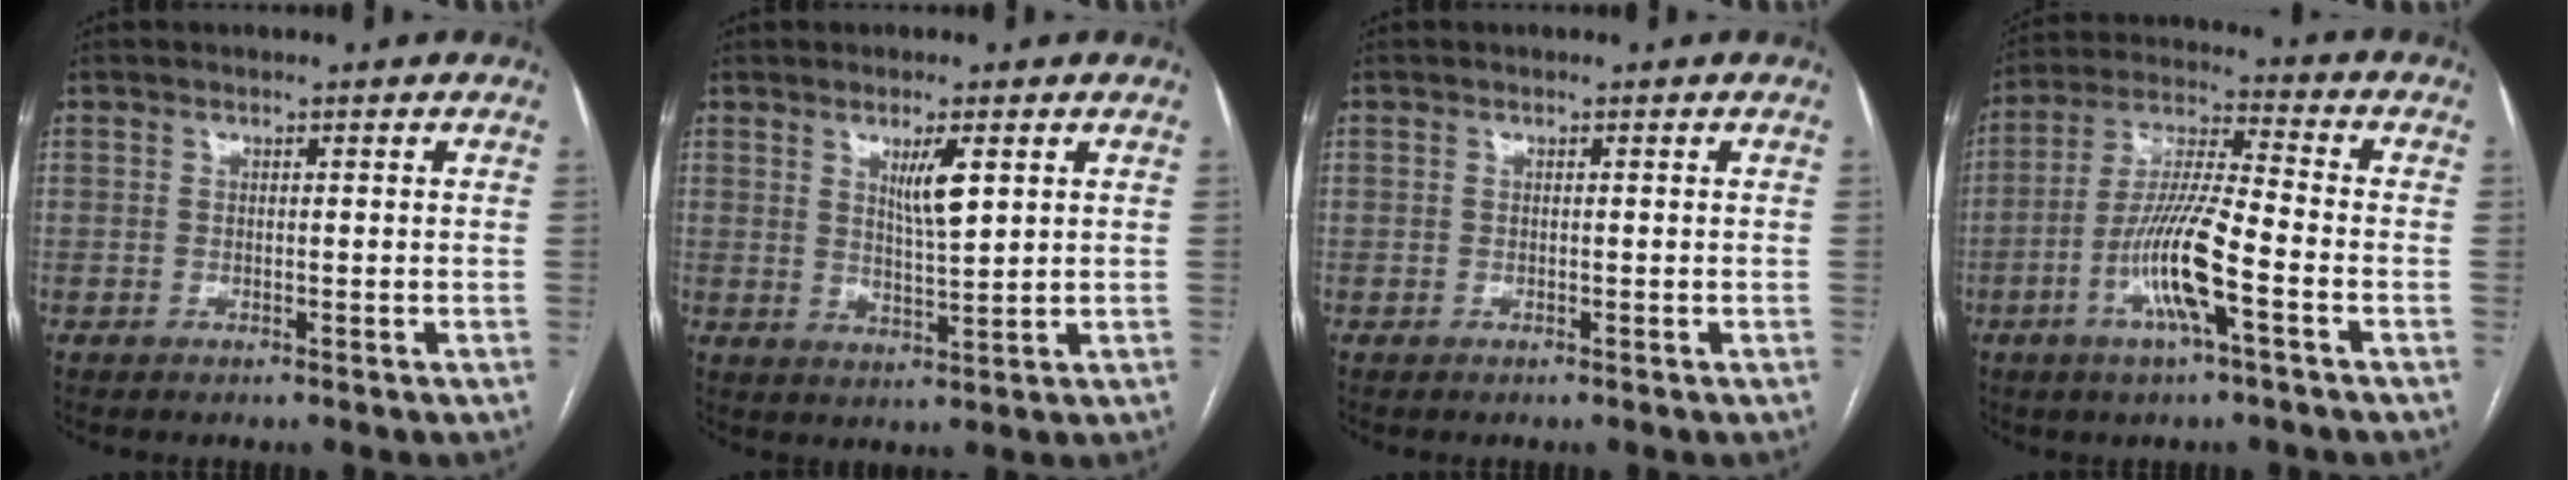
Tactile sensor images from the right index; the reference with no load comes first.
{"total": 4.7, "force": [2.0, 0.5, 4.3], "torque": [-0.076, -0.008, 0.038]}
{"total": 0.0}
{"total": 11.9, "force": [-4.3, 0.9, 11.0], "torque": [-0.222, -0.001, -0.084]}